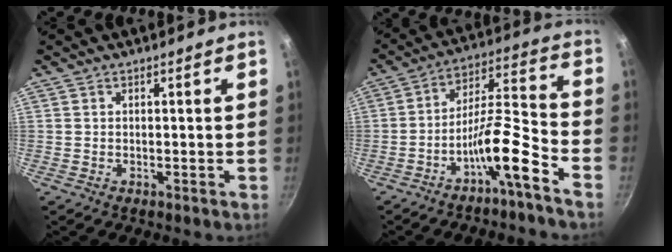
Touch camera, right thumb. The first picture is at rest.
{"total": 11.1, "force": [-6.5, 1.7, 8.8], "torque": [-0.154, 0.062, -0.114]}